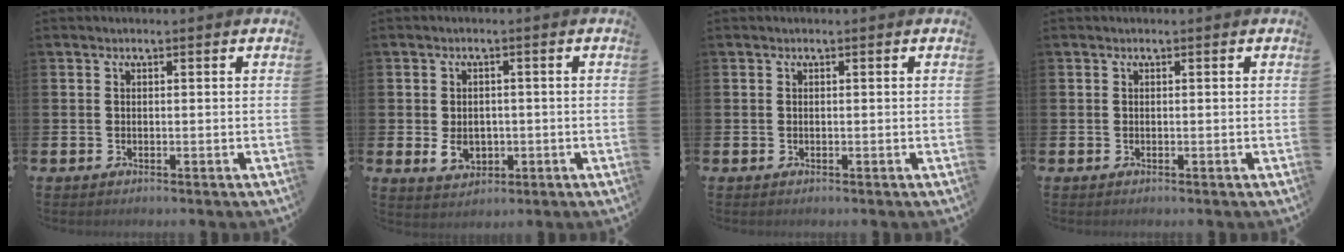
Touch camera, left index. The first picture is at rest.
{"total": 3.5, "force": [-0.6, 2.6, 2.2], "torque": [-0.030, -0.001, -0.015]}
{"total": 0.0}
{"total": 0.0}